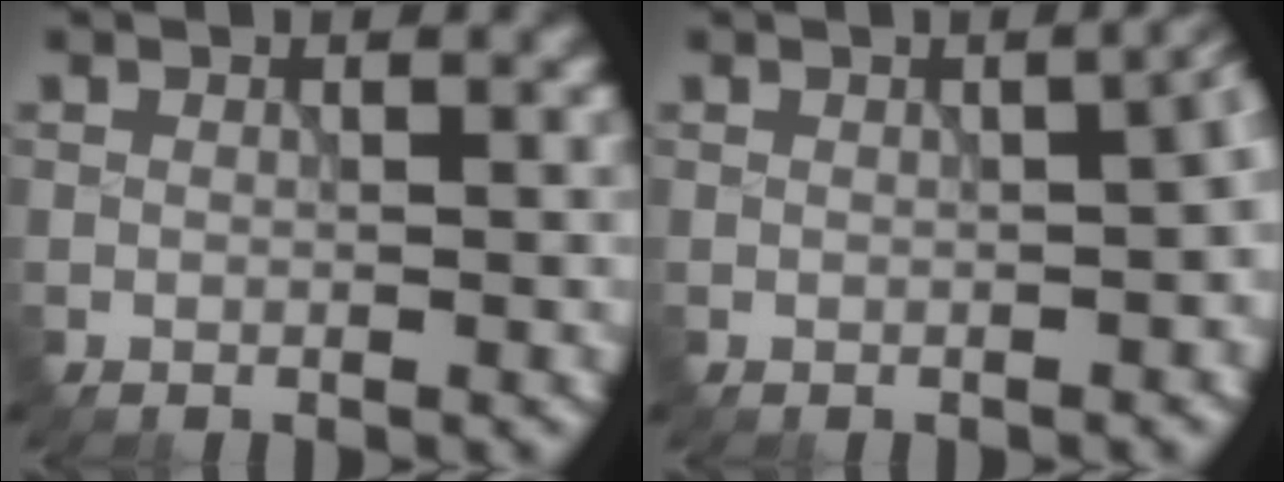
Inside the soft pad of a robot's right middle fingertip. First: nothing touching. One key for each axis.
{"total": 5.7, "fx": -0.5, "fy": 2.4, "fz": 5.1, "tx": -0.034, "ty": -0.010, "tz": -0.004}